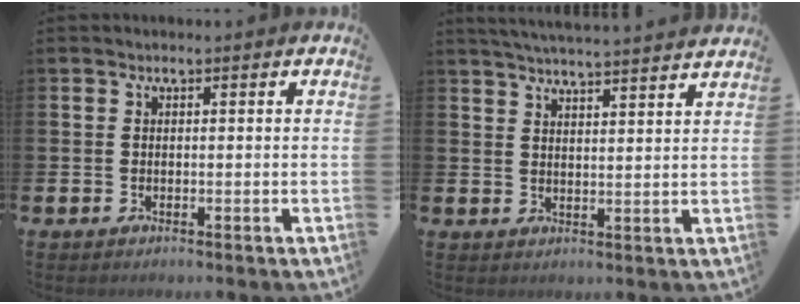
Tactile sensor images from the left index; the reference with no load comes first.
{"total": 4.6, "force": [4.5, -0.7, 0.4], "torque": [-0.017, -0.028, 0.079]}